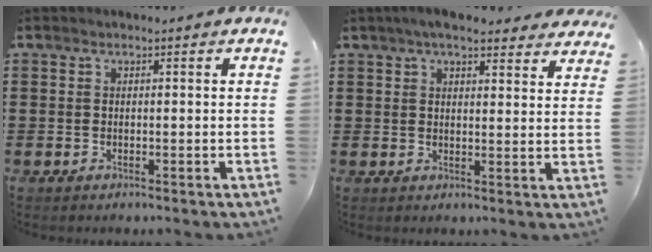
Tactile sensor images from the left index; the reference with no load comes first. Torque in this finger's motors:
{"motor_torque": [2.14, 0.00, 0.43, 0.16]}